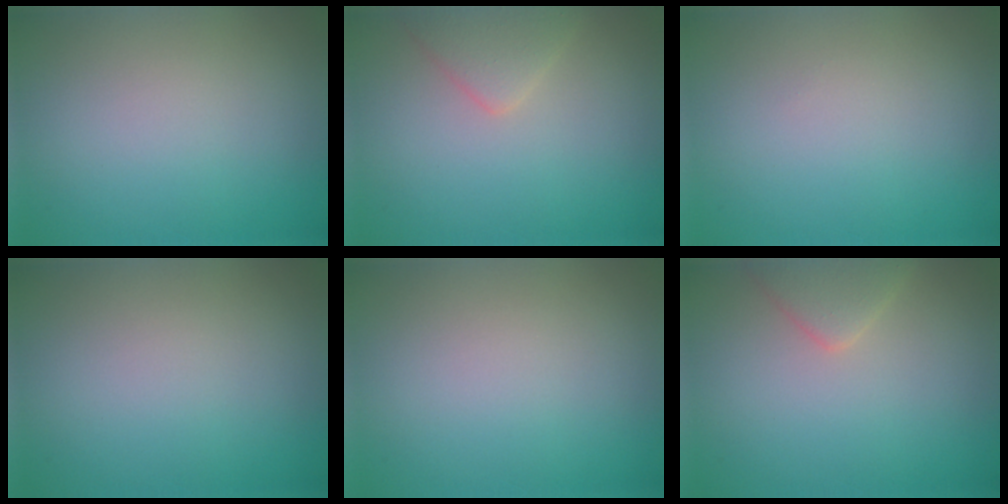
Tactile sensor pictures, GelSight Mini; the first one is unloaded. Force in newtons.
{"total": 2.2, "press": 2.2, "slide": 0.1}
{"total": 0.0}
{"total": 0.0}
{"total": 0.0}
{"total": 2.2, "press": 2.2, "slide": 0.2}